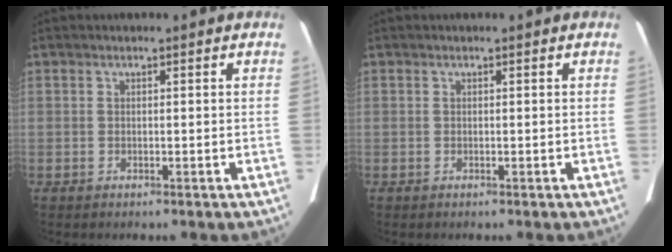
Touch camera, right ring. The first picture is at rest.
{"total": 0.0}